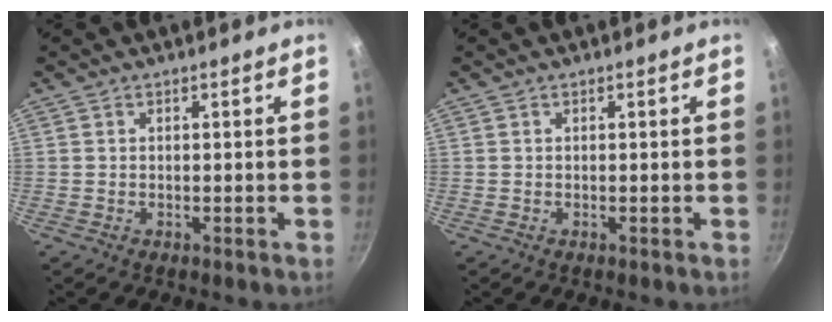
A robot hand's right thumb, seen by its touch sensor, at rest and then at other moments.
{"total": 0.0}